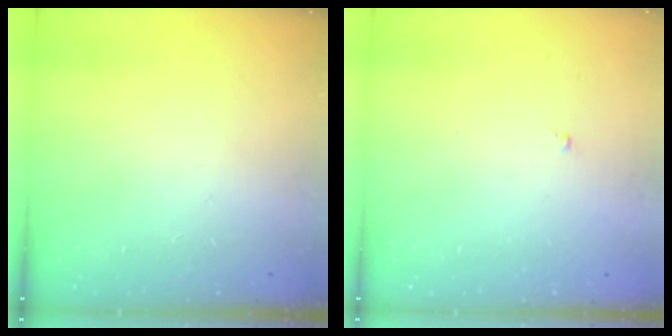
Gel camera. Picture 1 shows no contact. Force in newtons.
{"total": 0.0}